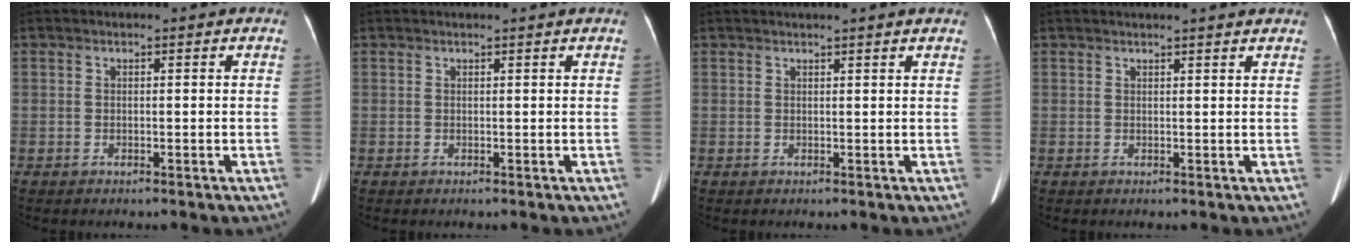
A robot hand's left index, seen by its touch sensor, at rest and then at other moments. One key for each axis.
{"total": 1.7, "fx": 1.6, "fy": -0.3, "fz": 0.5, "tx": -0.013, "ty": 0.009, "tz": 0.022}
{"total": 3.8, "fx": 3.4, "fy": -0.5, "fz": 1.7, "tx": -0.025, "ty": 0.018, "tz": 0.036}
{"total": 5.8, "fx": 5.3, "fy": 0.0, "fz": 2.3, "tx": -0.035, "ty": 0.017, "tz": 0.053}